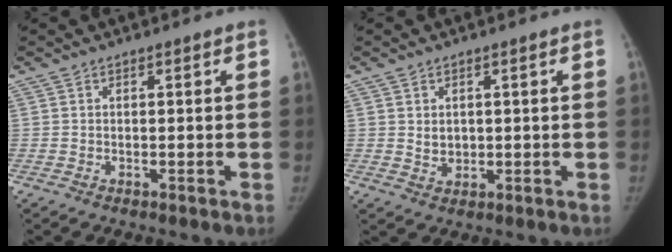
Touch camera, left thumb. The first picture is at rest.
{"total": 2.7, "force": [0.5, 2.1, 1.6], "torque": [-0.016, -0.007, 0.016]}